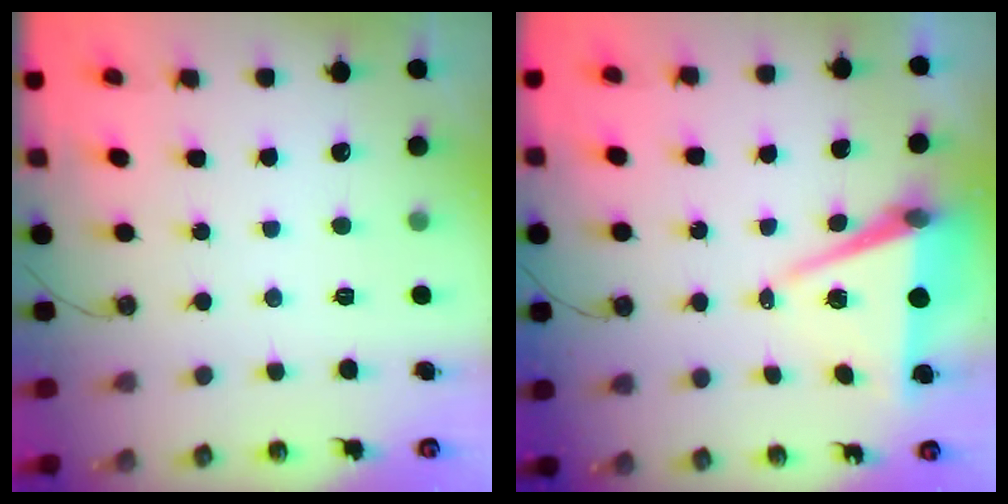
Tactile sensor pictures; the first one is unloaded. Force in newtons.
{"total": 7.5, "press": 6.2, "slide": 4.2}